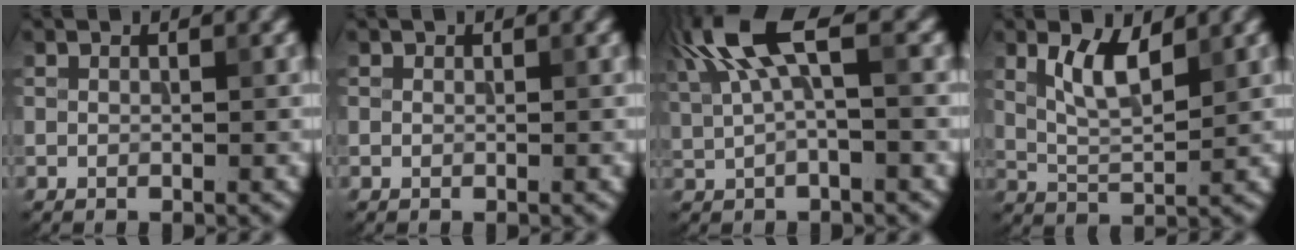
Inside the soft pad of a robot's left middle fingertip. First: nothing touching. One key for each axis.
{"total": 0.0}
{"total": 6.6, "fx": 2.5, "fy": 2.0, "fz": 5.7, "tx": -0.121, "ty": 0.016, "tz": 0.046}
{"total": 4.1, "fx": 1.9, "fy": 1.5, "fz": 3.3, "tx": -0.069, "ty": 0.000, "tz": 0.037}